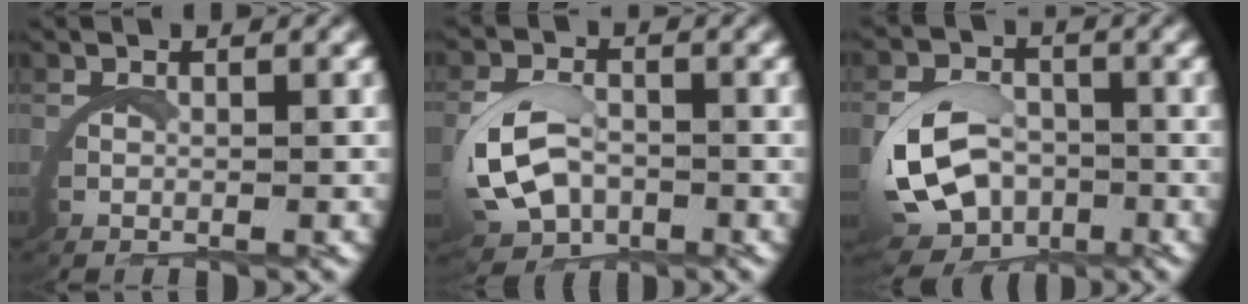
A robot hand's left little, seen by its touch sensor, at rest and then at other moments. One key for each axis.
{"total": 5.1, "fx": -0.1, "fy": 3.9, "fz": 3.3, "tx": -0.097, "ty": -0.020, "tz": 0.006}
{"total": 8.0, "fx": -1.8, "fy": 6.8, "fz": 3.9, "tx": -0.109, "ty": -0.039, "tz": -0.023}